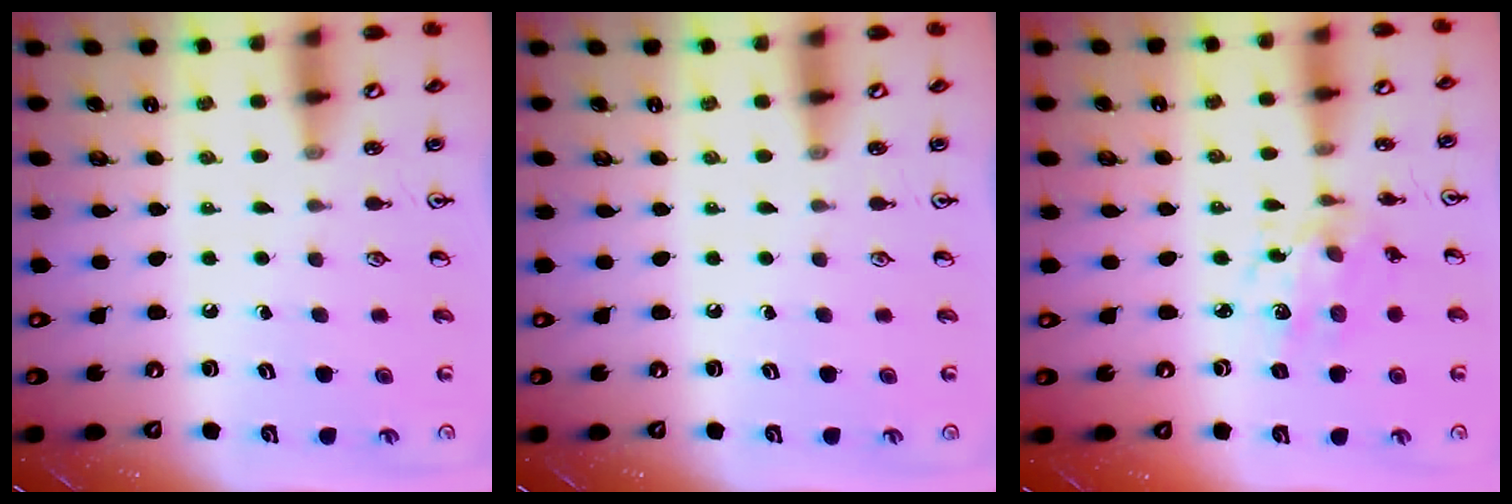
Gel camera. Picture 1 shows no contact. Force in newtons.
{"total": 0.0}
{"total": 6.6, "press": 6.4, "slide": 1.6}